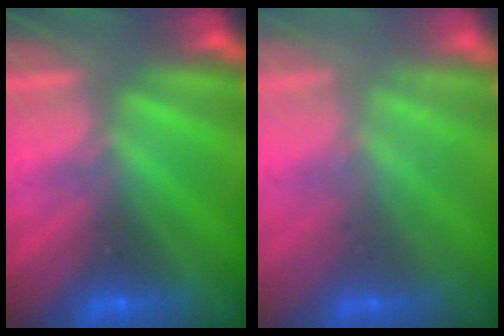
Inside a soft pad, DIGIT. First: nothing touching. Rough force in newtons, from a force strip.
{"total": 2.2}